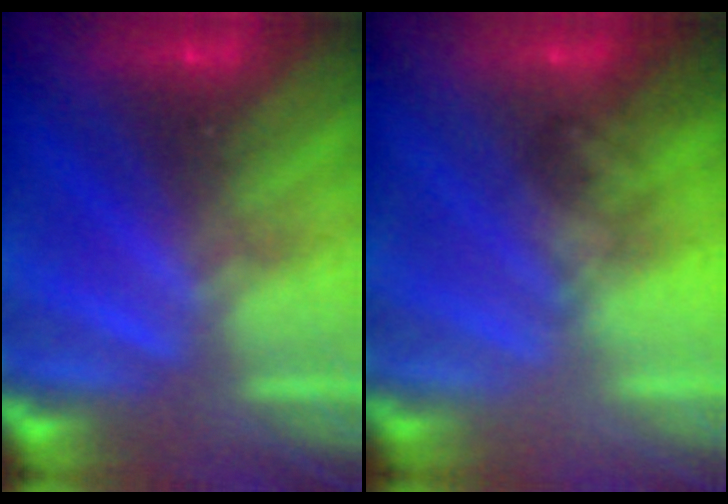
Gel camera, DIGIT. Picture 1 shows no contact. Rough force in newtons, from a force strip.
{"total": 1.5}